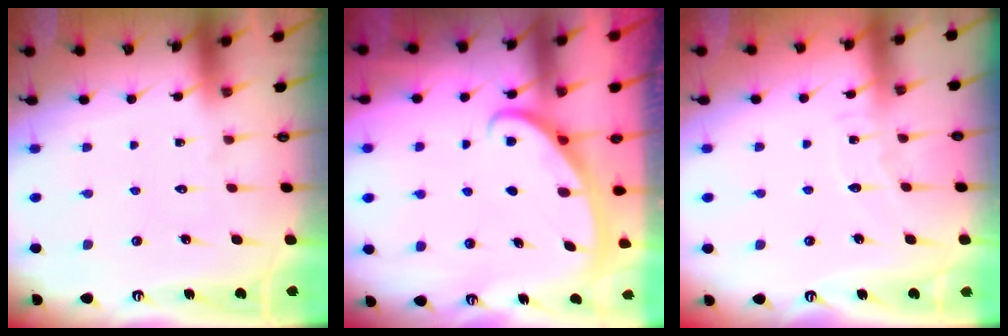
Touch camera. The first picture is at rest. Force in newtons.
{"total": 2.7, "press": 2.7, "slide": 0.3}
{"total": 3.5, "press": 3.5, "slide": 0.5}